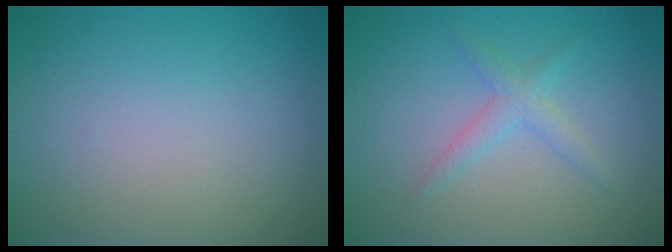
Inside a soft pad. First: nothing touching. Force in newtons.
{"total": 1.8, "press": 1.8, "slide": 0.2}